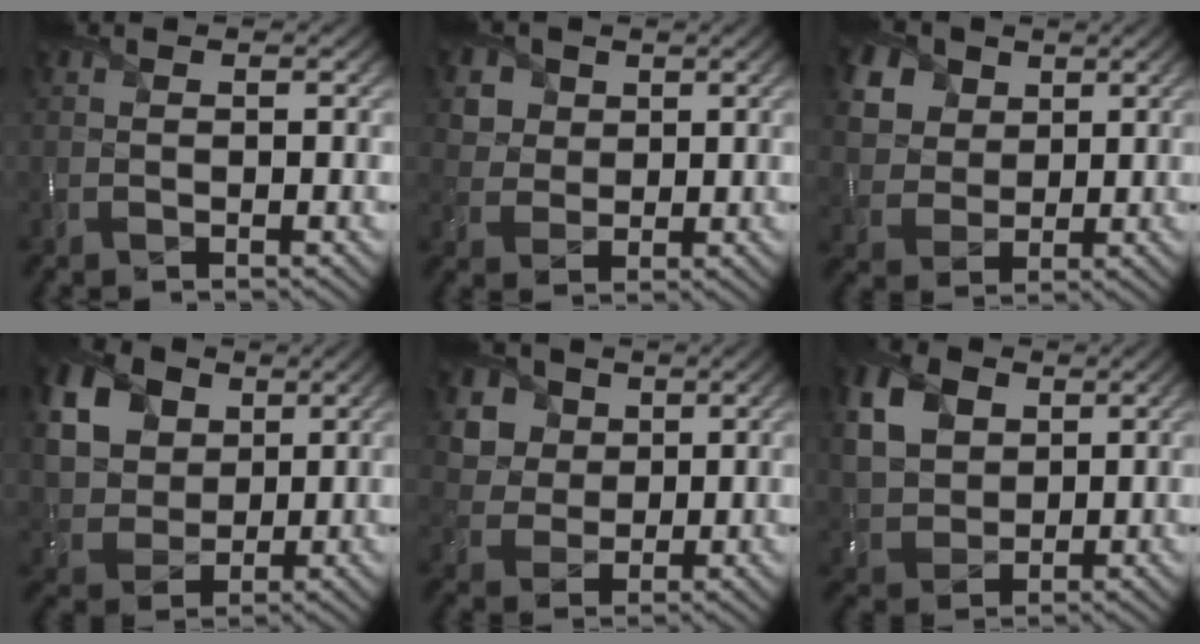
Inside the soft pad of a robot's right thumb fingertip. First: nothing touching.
{"total": 5.0, "force": [2.4, 4.1, 1.6], "torque": [-0.071, -0.009, 0.049]}
{"total": 9.7, "force": [4.6, 7.2, 4.6], "torque": [-0.159, 0.010, 0.091]}
{"total": 15.1, "force": [5.9, 11.4, 8.0], "torque": [-0.217, 0.018, 0.124]}
{"total": 6.8, "force": [3.2, 5.4, 2.6], "torque": [-0.098, -0.008, 0.054]}
{"total": 9.0, "force": [3.3, 6.5, 5.4], "torque": [-0.156, 0.013, 0.062]}